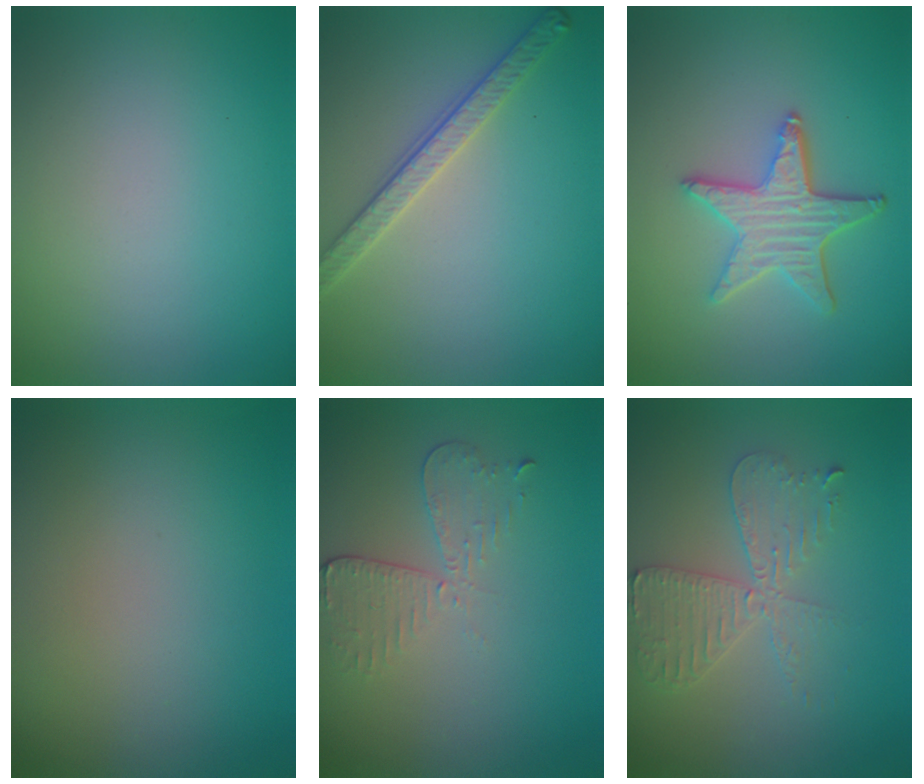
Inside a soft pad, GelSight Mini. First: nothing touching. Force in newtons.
{"total": 2.8, "press": 2.7, "slide": 0.7}
{"total": 4.5, "press": 3.8, "slide": 2.4}
{"total": 0.0}
{"total": 3.0, "press": 2.6, "slide": 1.5}
{"total": 4.0, "press": 3.6, "slide": 1.8}